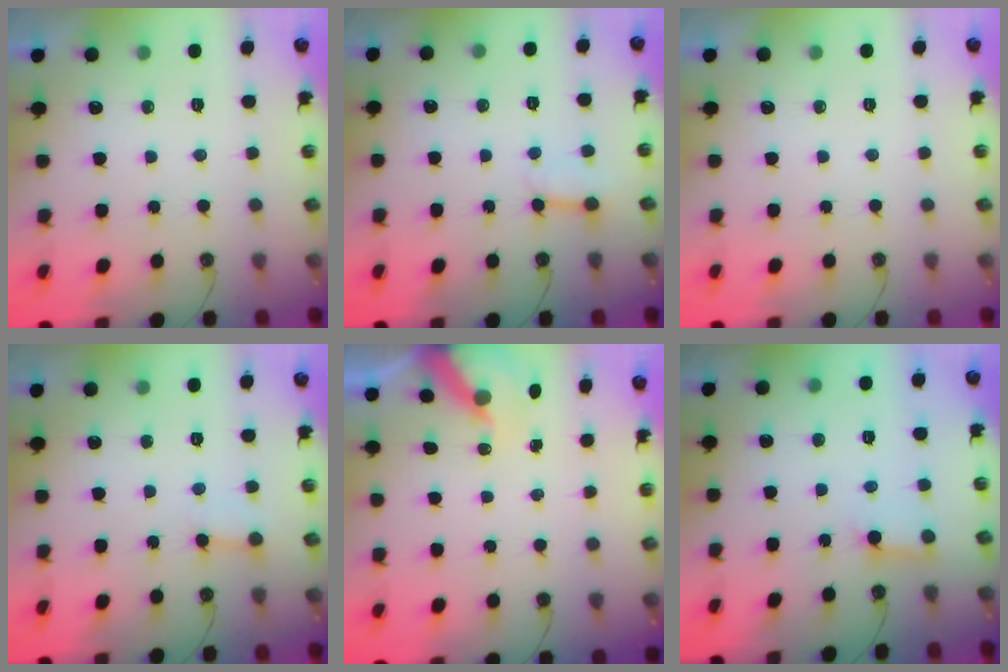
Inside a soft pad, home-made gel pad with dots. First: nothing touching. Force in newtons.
{"total": 3.0, "press": 3.0, "slide": 0.3}
{"total": 0.0}
{"total": 2.2, "press": 2.2, "slide": 0.5}
{"total": 6.0, "press": 5.9, "slide": 0.7}
{"total": 2.8, "press": 2.8, "slide": 0.3}